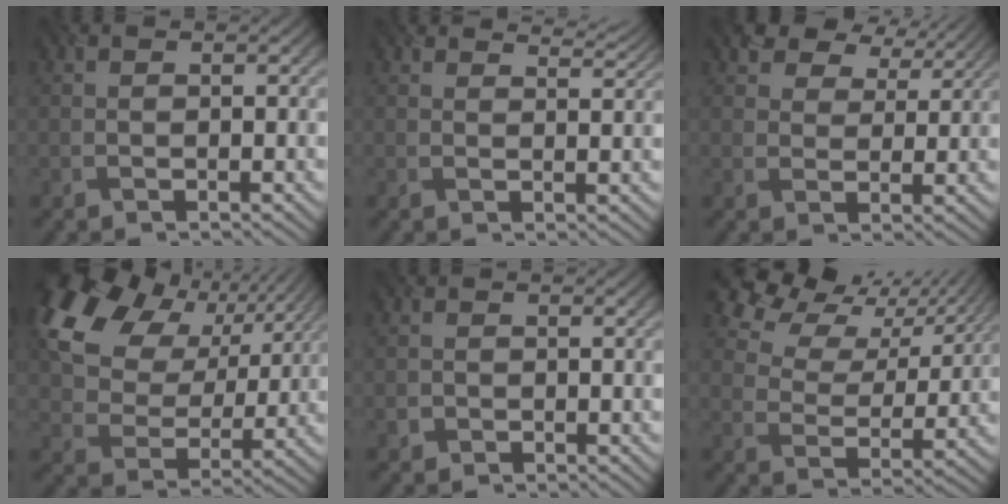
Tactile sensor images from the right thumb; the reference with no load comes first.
{"total": 3.6, "force": [3.4, 0.7, 0.9], "torque": [-0.026, -0.004, 0.046]}
{"total": 7.2, "force": [5.5, 3.7, 2.8], "torque": [-0.063, 0.003, 0.094]}
{"total": 18.0, "force": [8.4, 12.0, 10.5], "torque": [-0.246, 0.038, 0.149]}
{"total": 0.7, "force": [-0.3, 0.5, -0.3], "torque": [0.004, -0.004, -0.012]}
{"total": 10.5, "force": [7.7, 5.3, 4.7], "torque": [-0.105, 0.007, 0.126]}